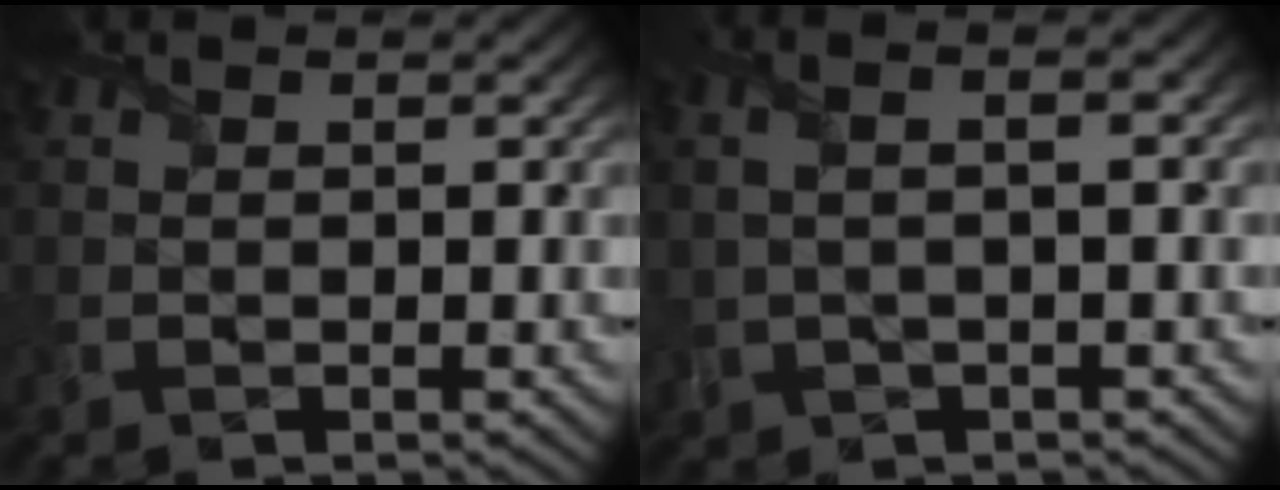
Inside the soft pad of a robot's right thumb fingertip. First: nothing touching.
{"total": 4.5, "force": [0.1, 1.2, 4.4], "torque": [-0.094, 0.006, -0.004]}